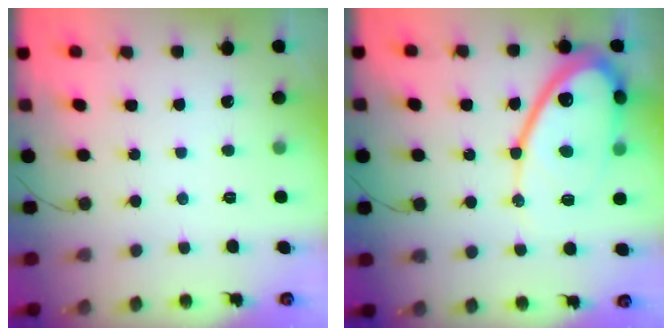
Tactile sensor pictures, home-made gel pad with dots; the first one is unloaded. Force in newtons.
{"total": 16.5, "press": 16.5, "slide": 1.1}